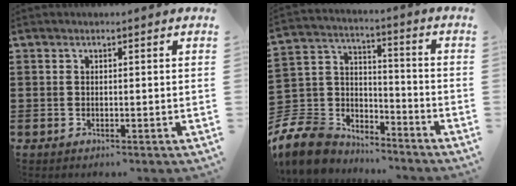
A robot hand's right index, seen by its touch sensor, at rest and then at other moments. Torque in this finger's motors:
{"motor_torque": [-0.69, 1.44, -1.05, -0.21]}